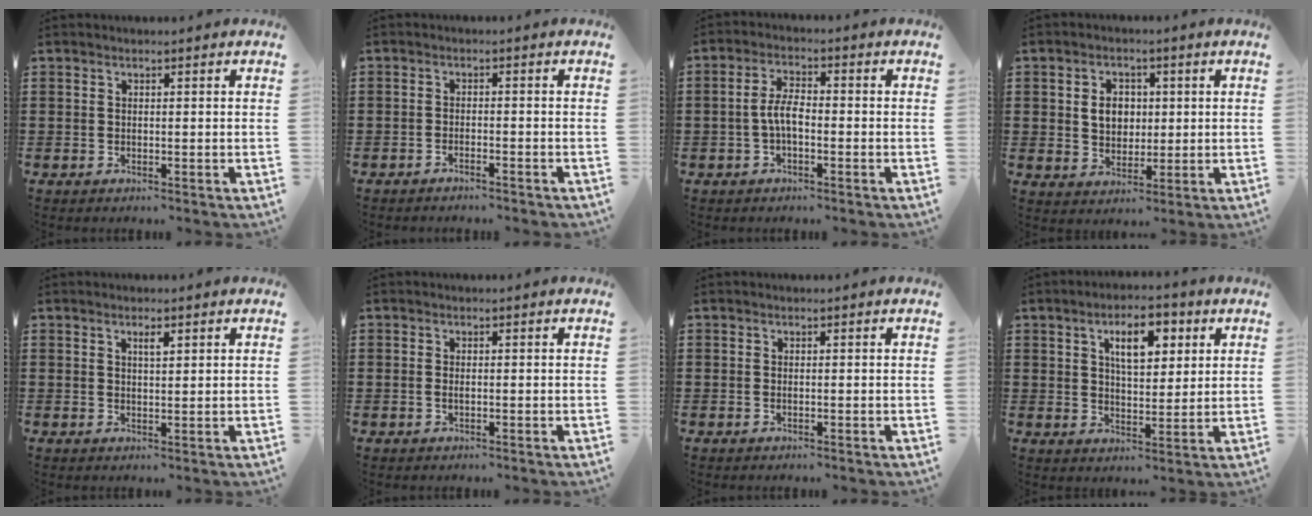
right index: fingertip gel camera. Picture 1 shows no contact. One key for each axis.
{"total": 1.5, "fx": -1.4, "fy": 0.0, "fz": 0.2, "tx": -0.008, "ty": 0.000, "tz": -0.029}
{"total": 4.6, "fx": -1.0, "fy": 1.9, "fz": 4.0, "tx": -0.101, "ty": -0.002, "tz": -0.028}
{"total": 4.6, "fx": 0.6, "fy": 3.7, "fz": 2.7, "tx": -0.057, "ty": 0.011, "tz": 0.005}
{"total": 1.6, "fx": 0.8, "fy": 0.4, "fz": 1.3, "tx": -0.019, "ty": 0.000, "tz": 0.010}
{"total": 0.7, "fx": 0.0, "fy": 0.2, "fz": 0.6, "tx": -0.012, "ty": 0.000, "tz": -0.001}
{"total": 0.0}
{"total": 7.4, "fx": 3.3, "fy": 3.0, "fz": 5.8, "tx": -0.101, "ty": 0.003, "tz": 0.051}